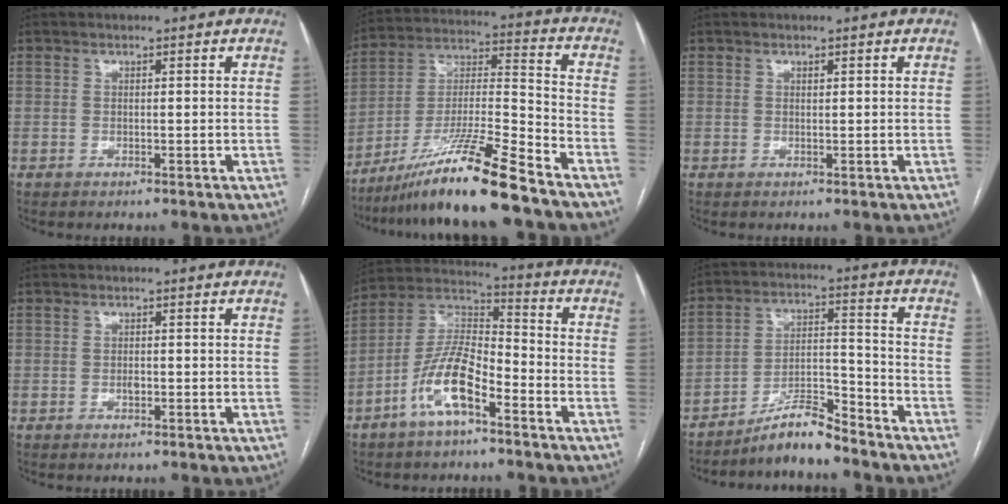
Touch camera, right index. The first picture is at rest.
{"total": 16.4, "force": [-12.5, -0.8, 10.6], "torque": [-0.202, -0.014, -0.223]}
{"total": 0.0}
{"total": 0.8, "force": [-0.2, 0.4, 0.6], "torque": [-0.013, 0.000, -0.003]}
{"total": 11.3, "force": [-5.8, 3.4, 9.1], "torque": [-0.190, 0.013, -0.111]}
{"total": 7.8, "force": [-7.1, 1.0, 3.2], "torque": [-0.053, 0.017, -0.124]}